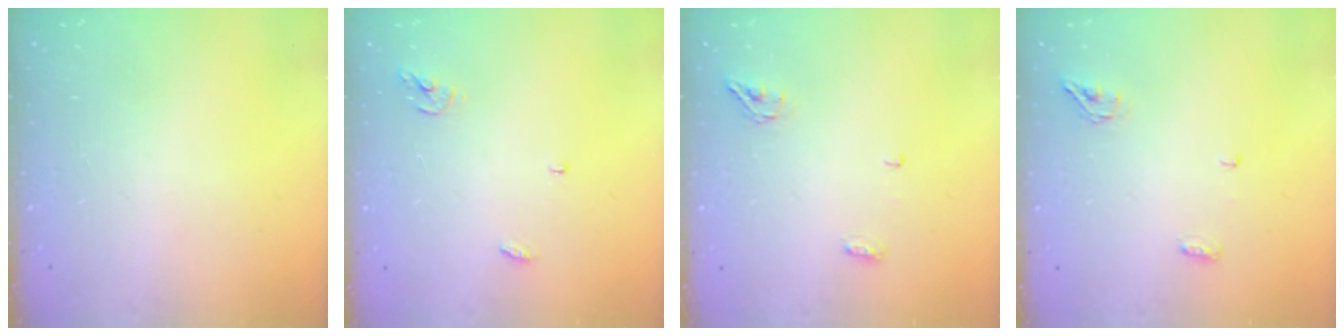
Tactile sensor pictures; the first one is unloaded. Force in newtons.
{"total": 3.8, "press": 3.8, "slide": 0.4}
{"total": 4.3, "press": 4.0, "slide": 1.4}
{"total": 4.3, "press": 4.0, "slide": 1.4}